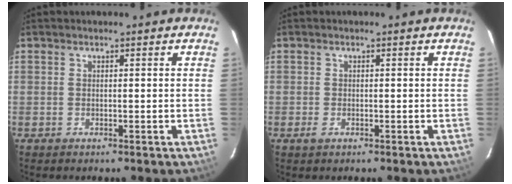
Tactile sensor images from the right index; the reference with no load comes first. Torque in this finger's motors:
{"motor_torque": [0.15, -0.06, 0.01, 0.00]}